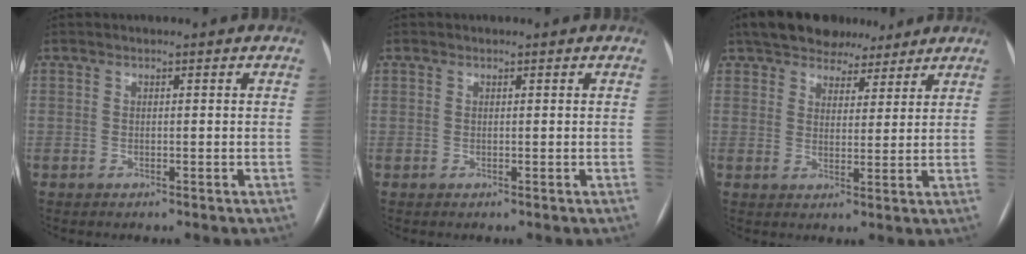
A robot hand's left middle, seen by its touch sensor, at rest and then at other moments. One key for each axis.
{"total": 1.6, "fx": -0.6, "fy": -1.2, "fz": -0.9, "tx": 0.019, "ty": -0.002, "tz": -0.010}
{"total": 9.2, "fx": 7.4, "fy": 4.8, "fz": 2.8, "tx": -0.029, "ty": 0.021, "tz": 0.109}